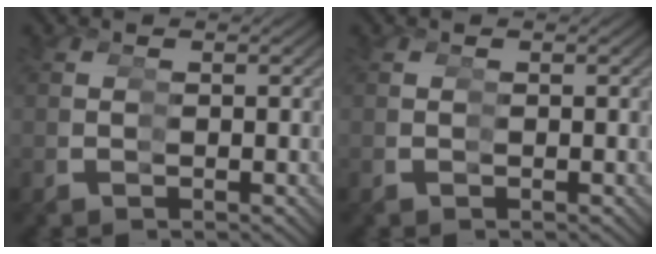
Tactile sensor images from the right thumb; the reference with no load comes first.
{"total": 0.0}